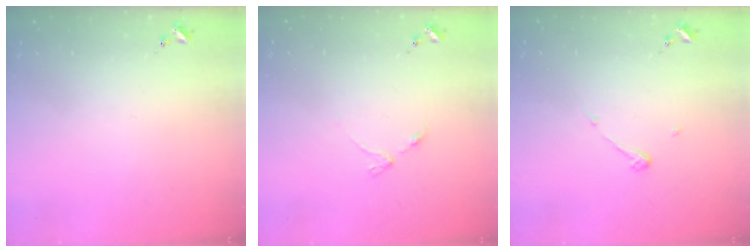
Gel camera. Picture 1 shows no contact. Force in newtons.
{"total": 3.2, "press": 3.1, "slide": 0.5}
{"total": 3.8, "press": 3.8, "slide": 0.3}